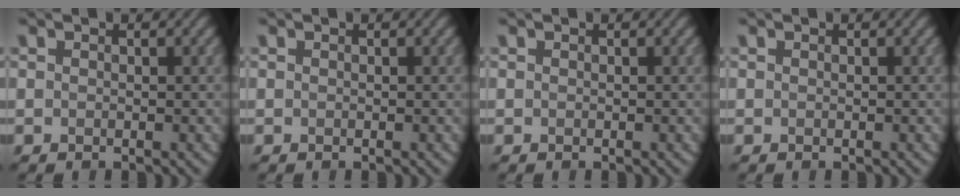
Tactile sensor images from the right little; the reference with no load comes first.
{"total": 0.0}
{"total": 0.0}
{"total": 0.0}